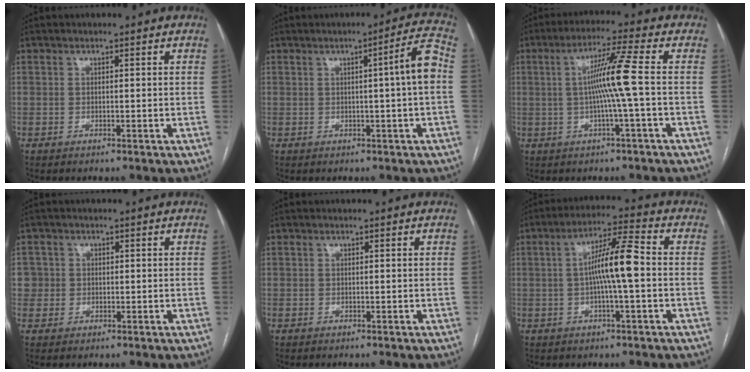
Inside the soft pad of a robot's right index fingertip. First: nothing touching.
{"total": 5.7, "force": [0.0, -0.7, 5.6], "torque": [-0.076, 0.009, 0.000]}
{"total": 7.7, "force": [-0.3, -1.6, 7.5], "torque": [-0.138, 0.009, -0.003]}
{"total": 3.3, "force": [0.2, 3.3, 0.2], "torque": [0.010, 0.012, 0.005]}
{"total": 0.0}
{"total": 8.4, "force": [-0.3, 0.4, 8.4], "torque": [-0.154, 0.017, -0.011]}